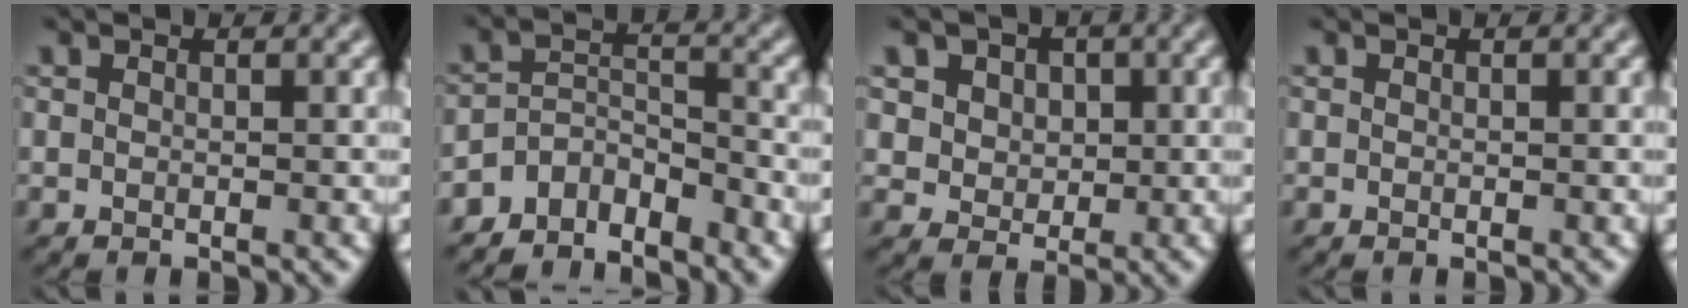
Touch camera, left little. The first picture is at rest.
{"total": 4.3, "force": [-4.0, 1.5, 0.8], "torque": [-0.010, 0.006, -0.078]}
{"total": 5.4, "force": [2.1, 4.5, 2.2], "torque": [-0.045, 0.002, 0.027]}
{"total": 0.0}